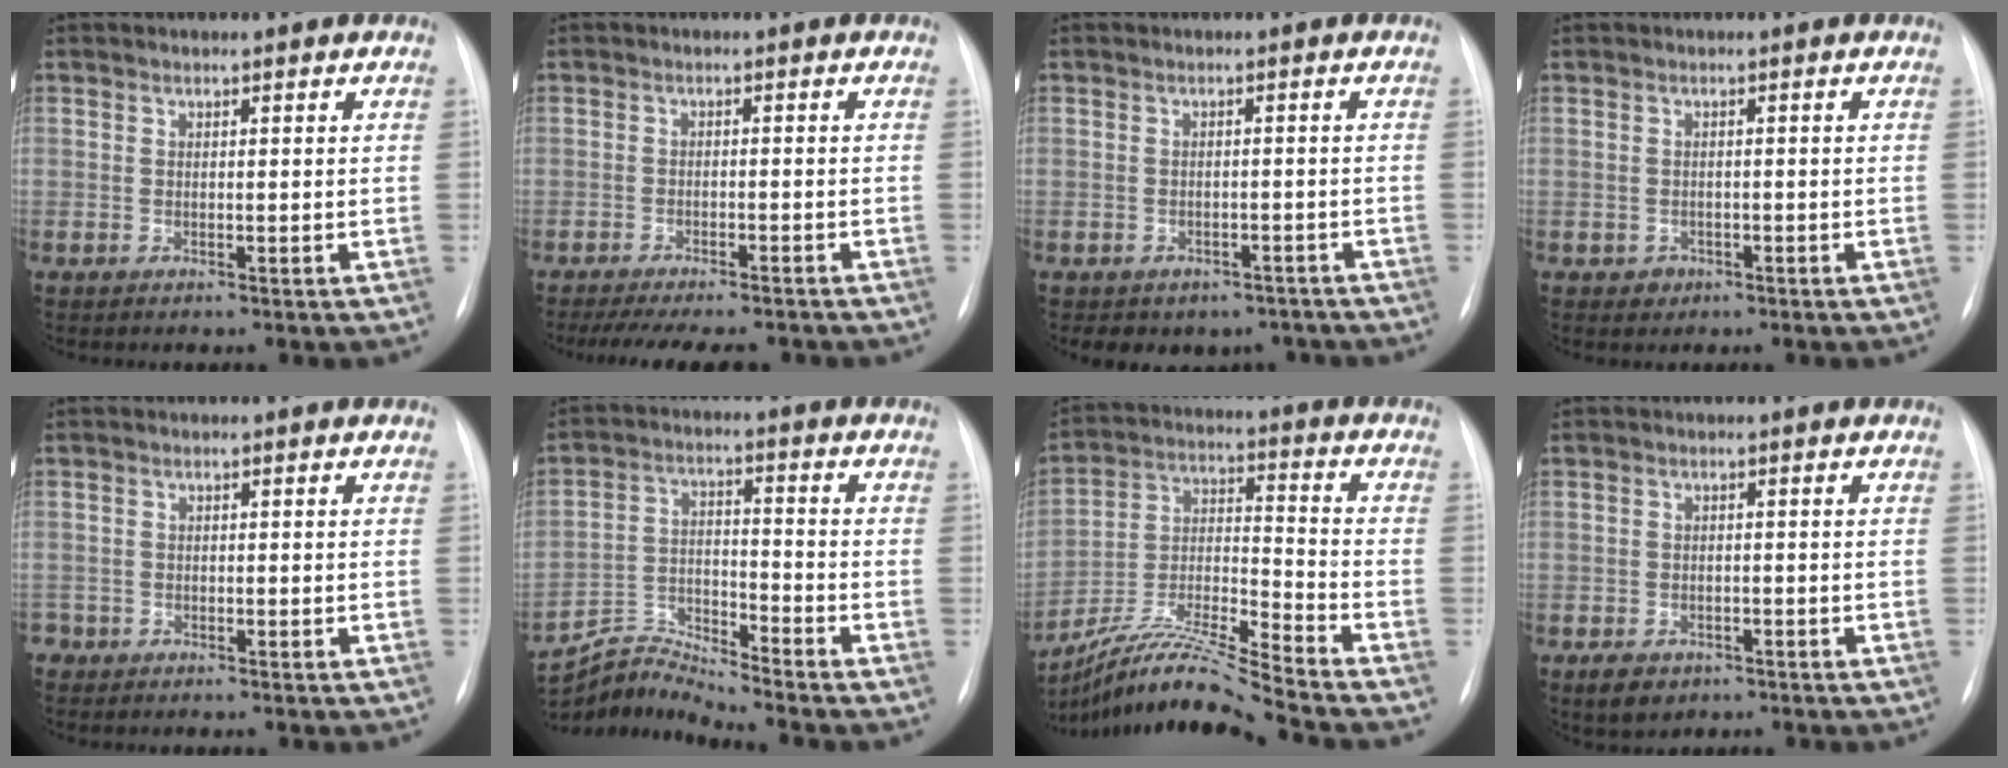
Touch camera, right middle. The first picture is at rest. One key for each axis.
{"total": 13.3, "fx": -11.6, "fy": 3.0, "fz": 5.7, "tx": -0.105, "ty": -0.008, "tz": -0.151}
{"total": 6.3, "fx": -5.0, "fy": 3.7, "fz": 0.9, "tx": -0.001, "ty": 0.019, "tz": -0.055}
{"total": 1.3, "fx": -0.7, "fy": 1.1, "fz": 0.1, "tx": 0.000, "ty": 0.004, "tz": -0.008}
{"total": 1.5, "fx": -1.0, "fy": 1.0, "fz": -0.1, "tx": -0.003, "ty": 0.003, "tz": -0.018}
{"total": 8.5, "fx": -8.2, "fy": -1.8, "fz": -0.6, "tx": -0.001, "ty": 0.019, "tz": -0.155}
{"total": 14.5, "fx": -13.3, "fy": -2.5, "fz": 5.1, "tx": -0.095, "ty": -0.003, "tz": -0.248}
{"total": 3.7, "fx": -2.4, "fy": 2.5, "fz": 1.4, "tx": -0.021, "ty": 0.001, "tz": -0.029}